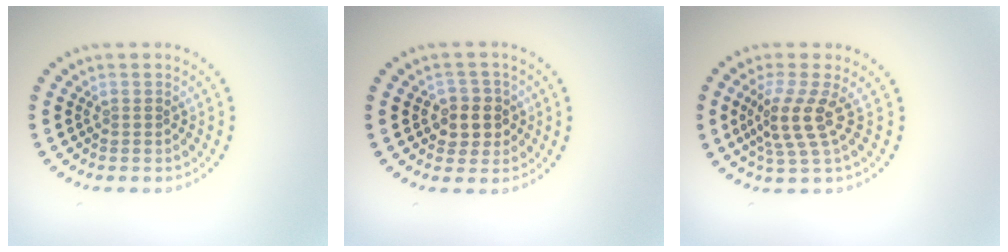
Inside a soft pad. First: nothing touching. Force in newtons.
{"total": 2.8, "press": 2.6, "slide": 0.9}
{"total": 3.5, "press": 2.7, "slide": 2.1}